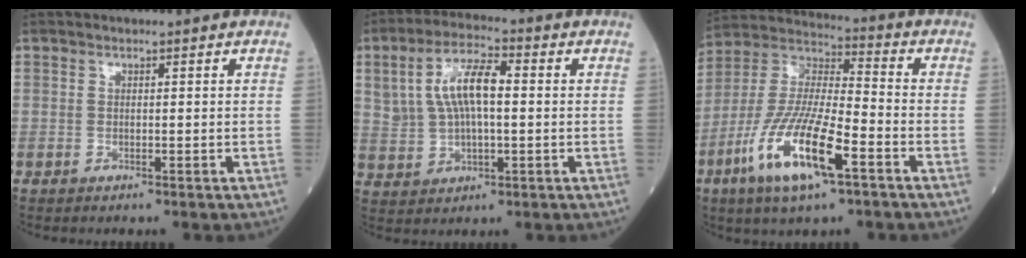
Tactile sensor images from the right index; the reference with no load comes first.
{"total": 9.9, "force": [1.8, 4.0, 8.9], "torque": [-0.189, 0.022, 0.037]}
{"total": 17.3, "force": [-7.7, 3.9, 15.0], "torque": [-0.323, -0.018, -0.141]}